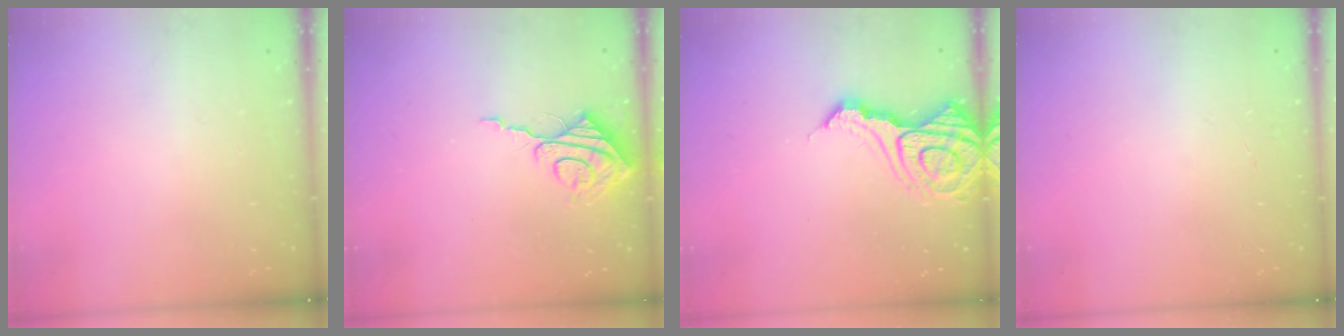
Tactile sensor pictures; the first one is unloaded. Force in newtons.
{"total": 9.6, "press": 9.6, "slide": 1.1}
{"total": 13.5, "press": 13.5, "slide": 1.4}
{"total": 3.5, "press": 3.5, "slide": 0.3}